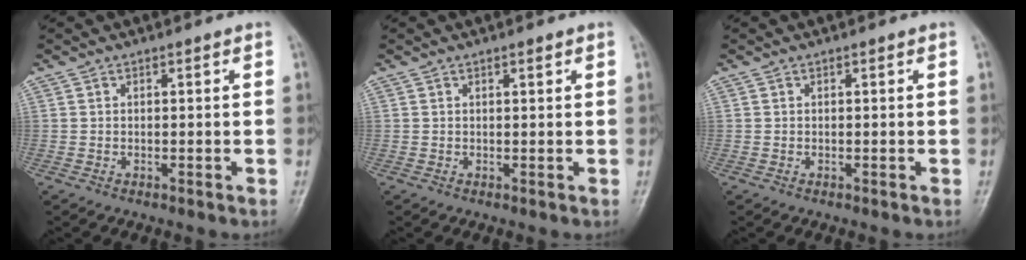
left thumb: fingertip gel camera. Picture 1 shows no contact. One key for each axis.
{"total": 1.0, "fx": 0.6, "fy": 0.3, "fz": 0.7, "tx": -0.011, "ty": -0.002, "tz": 0.010}
{"total": 0.0}